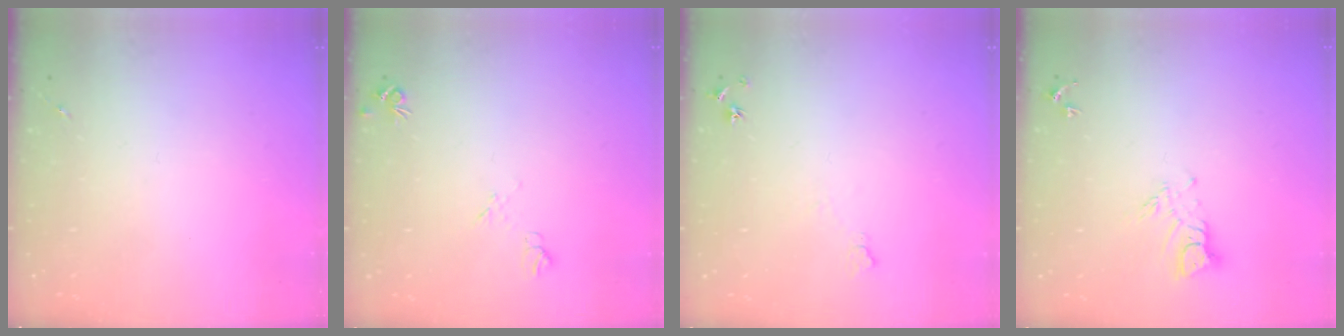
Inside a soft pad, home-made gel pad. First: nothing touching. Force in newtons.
{"total": 5.3, "press": 5.2, "slide": 0.9}
{"total": 6.5, "press": 6.4, "slide": 0.8}
{"total": 6.7, "press": 6.7, "slide": 0.6}